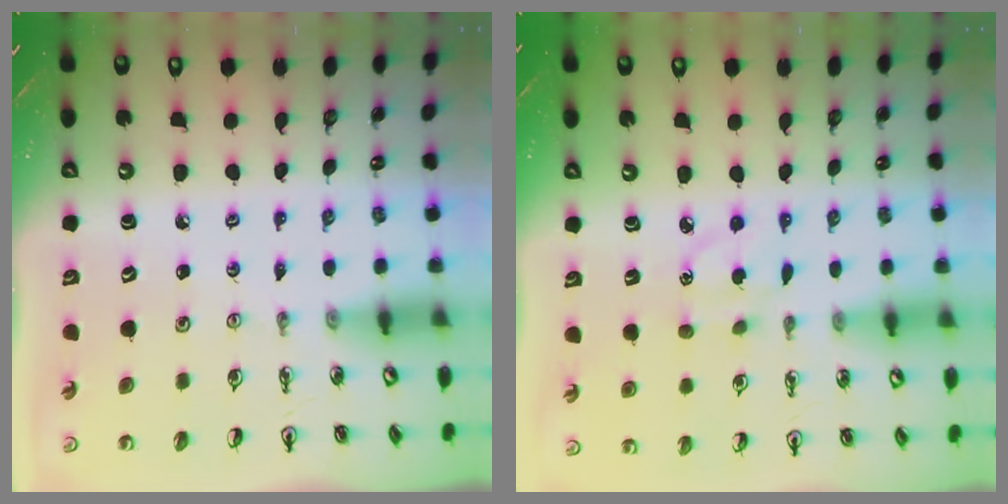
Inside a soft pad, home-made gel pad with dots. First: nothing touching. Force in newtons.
{"total": 3.8, "press": 3.8, "slide": 0.6}